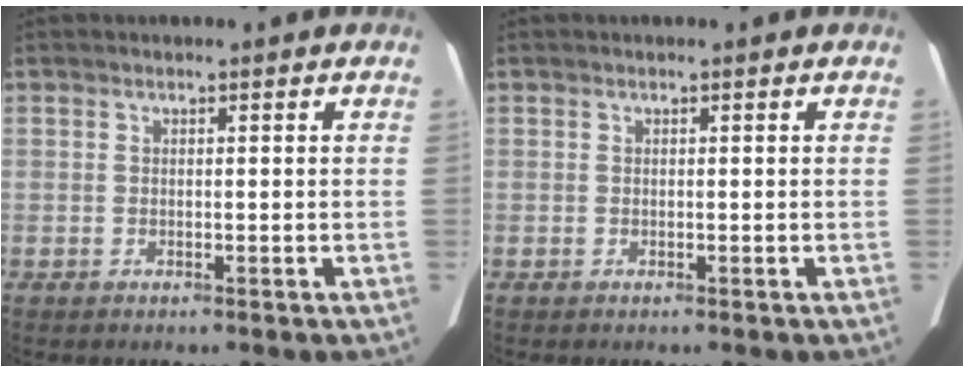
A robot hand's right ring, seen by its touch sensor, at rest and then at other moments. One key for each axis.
{"total": 0.0}